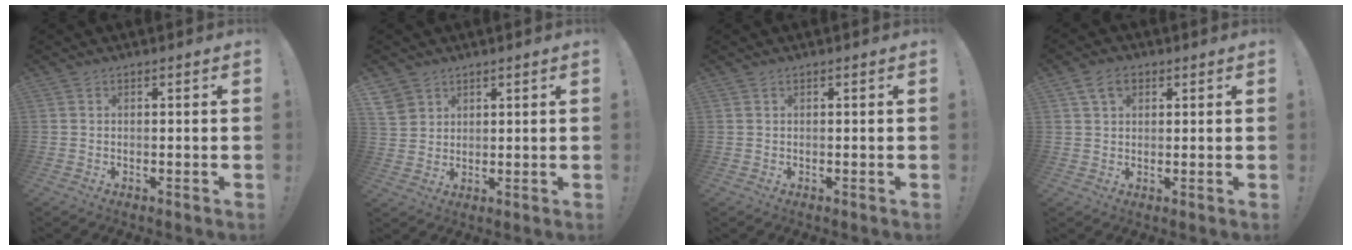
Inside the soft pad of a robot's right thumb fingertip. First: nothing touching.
{"total": 5.1, "force": [3.1, 4.0, 0.8], "torque": [-0.012, -0.020, 0.061]}
{"total": 0.0}
{"total": 5.7, "force": [2.4, 4.0, 3.4], "torque": [-0.064, 0.007, 0.047]}